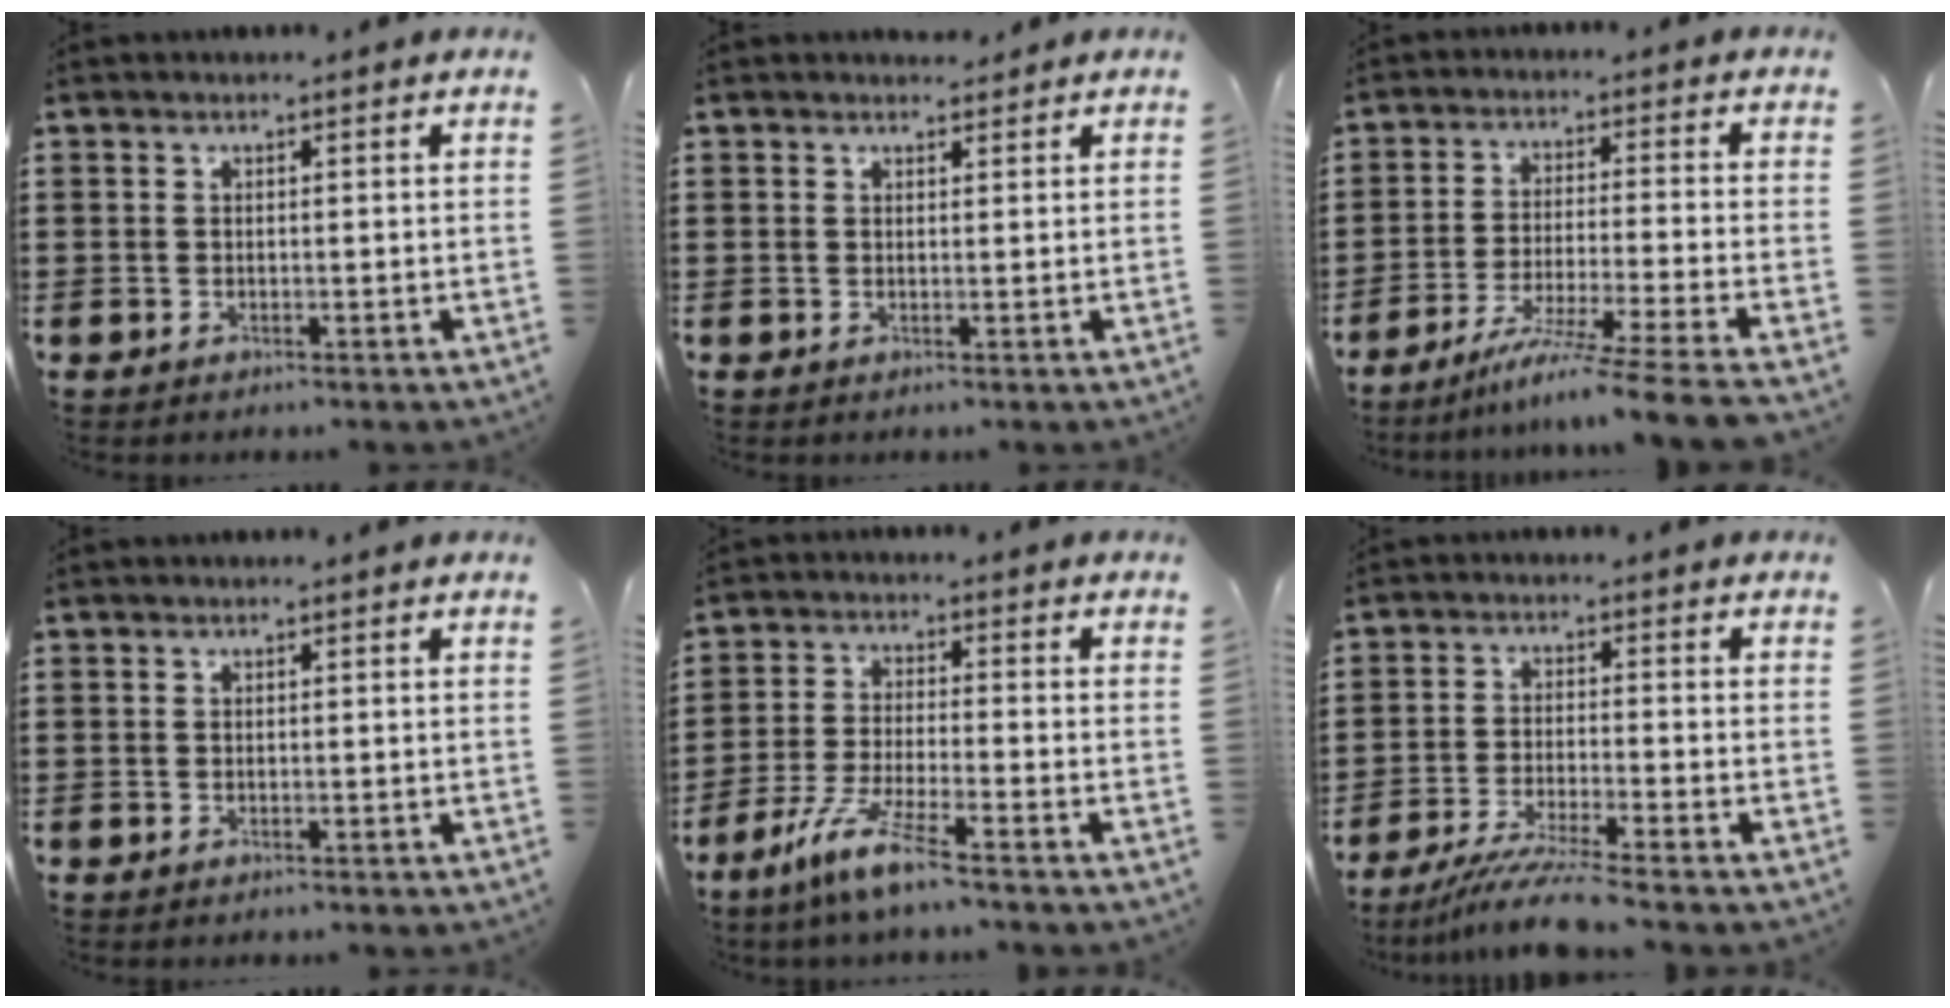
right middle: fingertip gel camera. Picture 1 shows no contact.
{"total": 1.5, "force": [1.4, 0.5, 0.0], "torque": [0.004, -0.002, 0.025]}
{"total": 8.7, "force": [-7.1, -1.1, 4.8], "torque": [-0.083, -0.014, -0.140]}
{"total": 0.0}
{"total": 7.2, "force": [-5.4, 0.1, 4.7], "torque": [-0.108, -0.016, -0.106]}
{"total": 5.8, "force": [-5.0, -0.5, 3.0], "torque": [-0.066, -0.022, -0.097]}